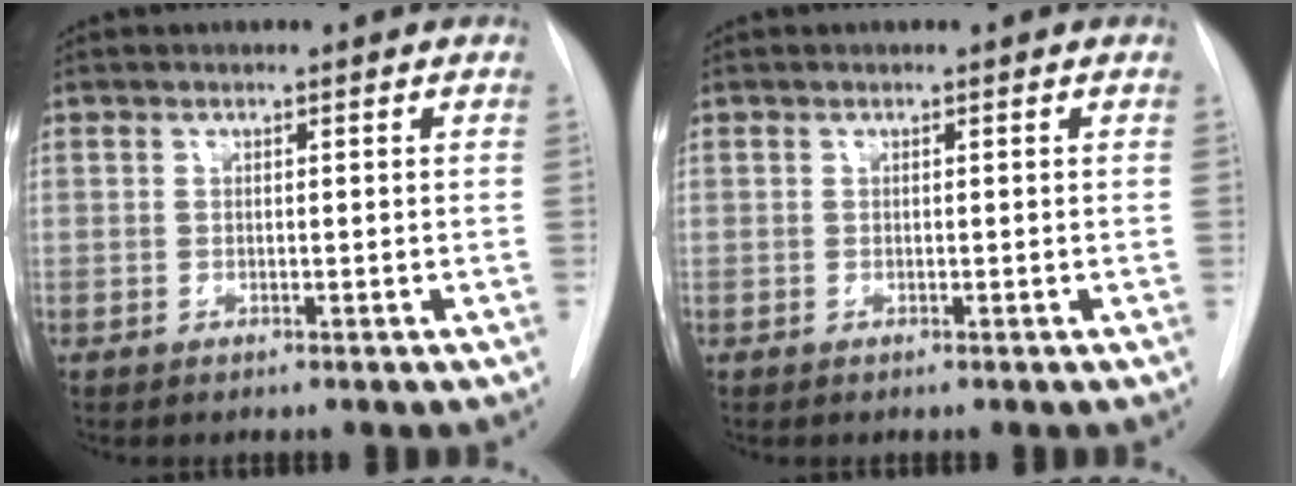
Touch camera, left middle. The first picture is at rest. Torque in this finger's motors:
{"motor_torque": [0.00, 0.00, 0.00, 0.02]}